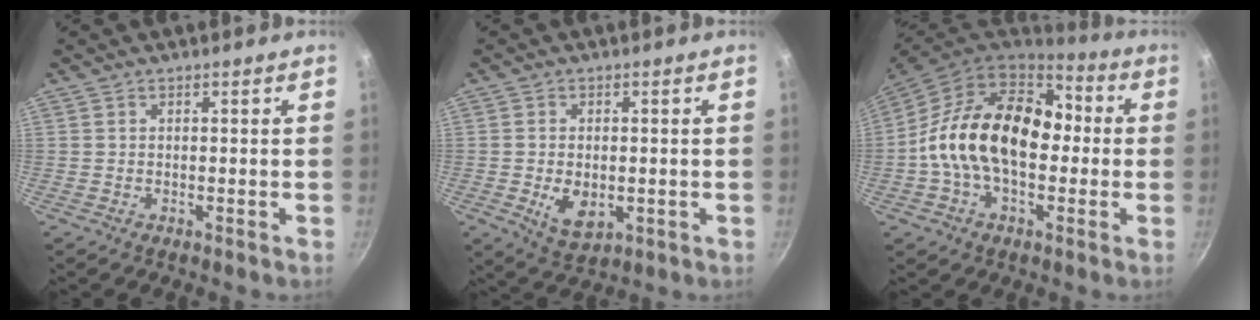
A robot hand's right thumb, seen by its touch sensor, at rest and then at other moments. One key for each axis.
{"total": 6.9, "fx": -1.1, "fy": 4.3, "fz": 5.2, "tx": -0.080, "ty": -0.008, "tz": -0.009}
{"total": 20.5, "fx": -0.2, "fy": 13.5, "fz": 15.4, "tx": -0.224, "ty": 0.039, "tz": -0.019}